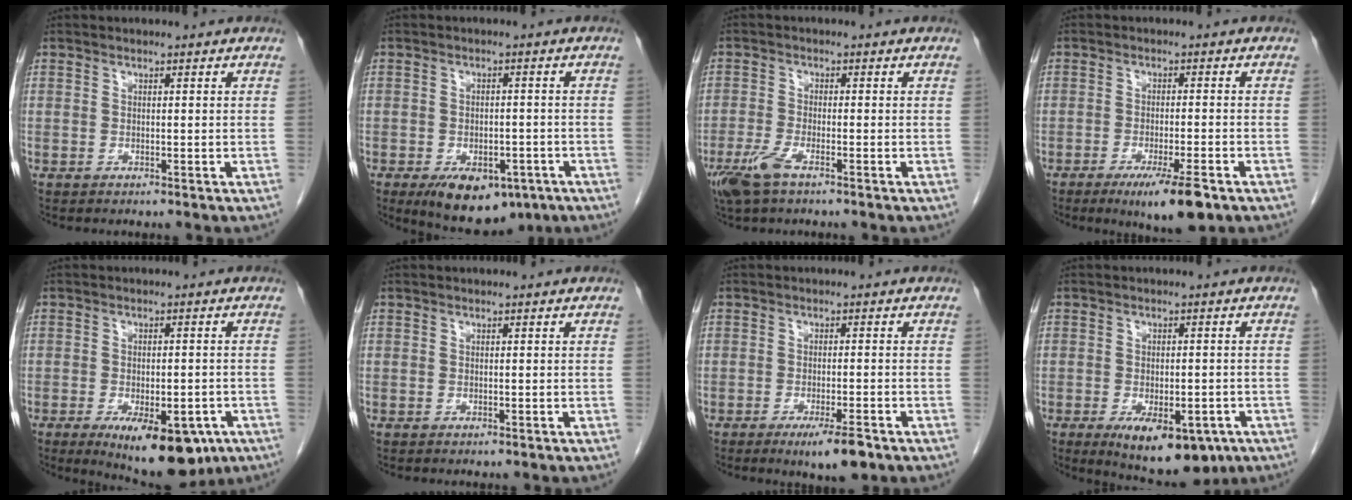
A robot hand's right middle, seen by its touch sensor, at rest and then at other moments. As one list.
[{"total": 11.4, "force": [-6.8, 5.9, 6.9], "torque": [-0.100, -0.007, -0.093]}, {"total": 5.0, "force": [-3.1, 1.1, 3.7], "torque": [-0.089, -0.012, -0.060]}, {"total": 7.6, "force": [-4.6, 0.8, 6.0], "torque": [-0.092, -0.016, -0.068]}, {"total": 12.3, "force": [-7.0, 4.9, 8.8], "torque": [-0.108, -0.007, -0.091]}, {"total": 0.0}, {"total": 5.3, "force": [-3.3, 0.8, 4.2], "torque": [-0.065, -0.009, -0.046]}, {"total": 11.2, "force": [-6.4, 4.8, 7.8], "torque": [-0.106, -0.009, -0.086]}]